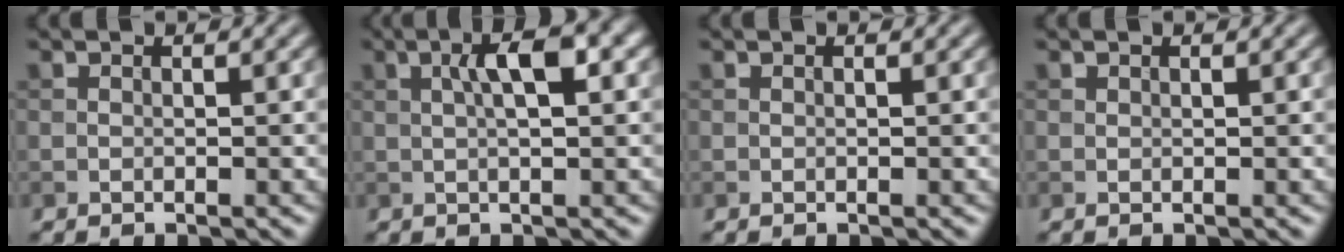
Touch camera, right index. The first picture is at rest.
{"total": 4.2, "force": [1.0, 1.0, 3.9], "torque": [-0.070, 0.009, 0.014]}
{"total": 0.0}
{"total": 0.0}